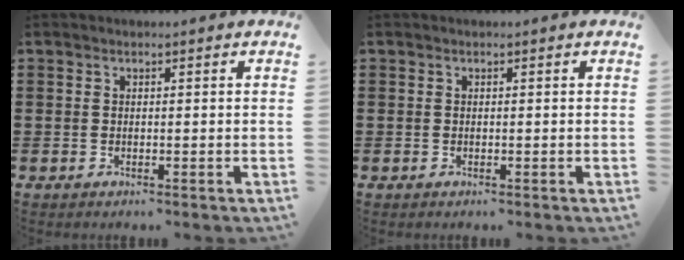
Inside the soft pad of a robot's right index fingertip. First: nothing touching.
{"total": 0.0}